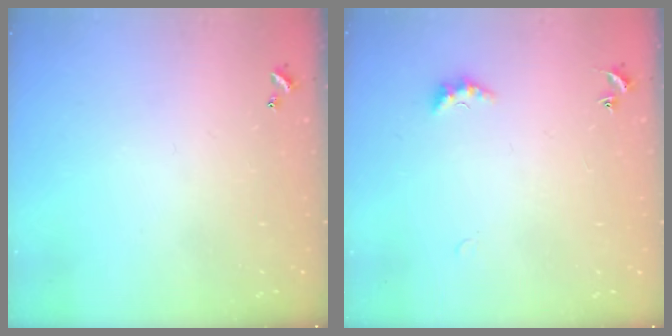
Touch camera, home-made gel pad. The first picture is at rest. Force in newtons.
{"total": 2.0, "press": 1.9, "slide": 0.6}